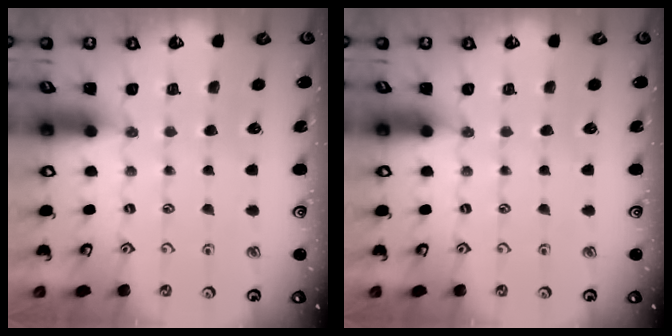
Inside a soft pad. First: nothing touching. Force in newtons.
{"total": 0.0}